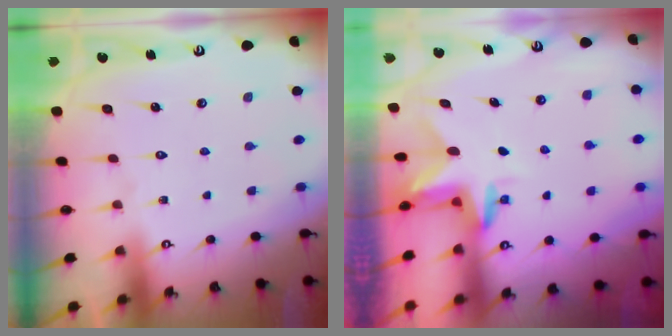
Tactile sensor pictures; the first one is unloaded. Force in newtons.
{"total": 3.1, "press": 3.1, "slide": 0.2}